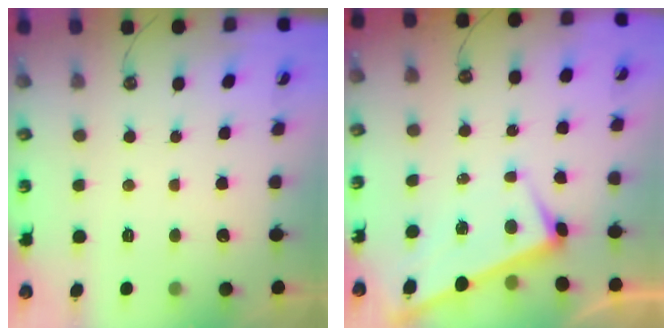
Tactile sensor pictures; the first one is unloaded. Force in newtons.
{"total": 2.7, "press": 2.7, "slide": 0.2}